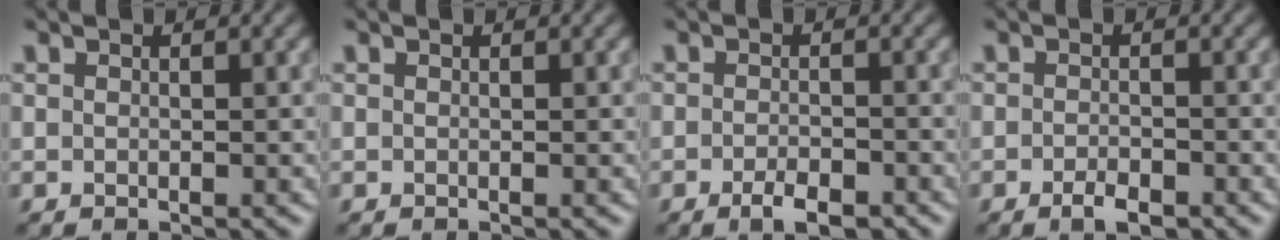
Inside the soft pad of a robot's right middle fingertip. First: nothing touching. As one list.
[{"total": 0.0}, {"total": 2.8, "force": [-1.6, 1.1, 2.0], "torque": [-0.032, -0.001, -0.027]}, {"total": 2.0, "force": [-1.2, 0.9, 1.4], "torque": [-0.023, -0.001, -0.020]}]